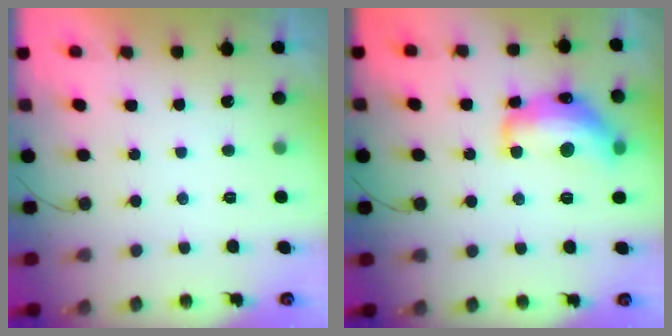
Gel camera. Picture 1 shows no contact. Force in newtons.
{"total": 16.5, "press": 16.5, "slide": 0.7}